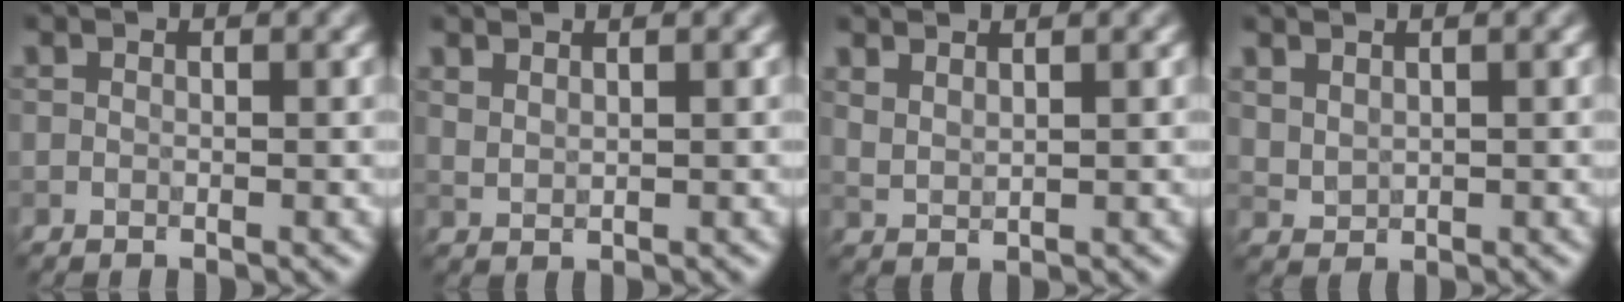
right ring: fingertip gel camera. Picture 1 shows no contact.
{"total": 1.2, "force": [1.1, 0.3, 0.4], "torque": [-0.012, -0.002, 0.023]}
{"total": 1.6, "force": [1.4, 0.4, 0.7], "torque": [-0.018, 0.000, 0.029]}
{"total": 1.3, "force": [1.0, 0.7, 0.5], "torque": [-0.011, -0.001, 0.027]}